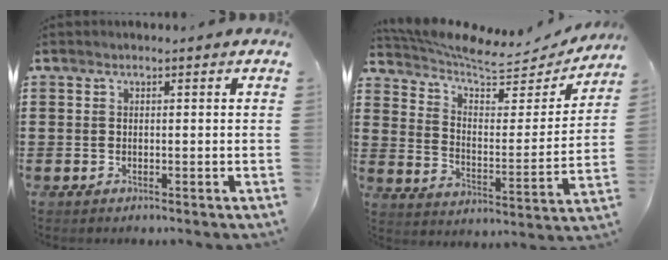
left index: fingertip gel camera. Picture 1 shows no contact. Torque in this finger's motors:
{"motor_torque": [1.07, -1.07, 0.11, 0.03]}